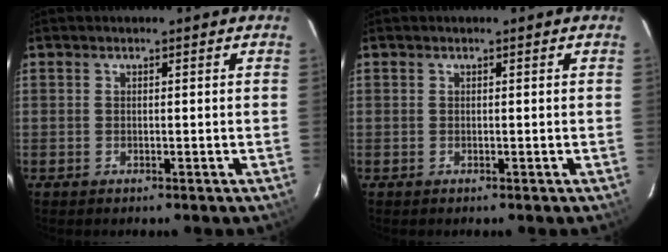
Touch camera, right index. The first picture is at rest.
{"total": 0.0}